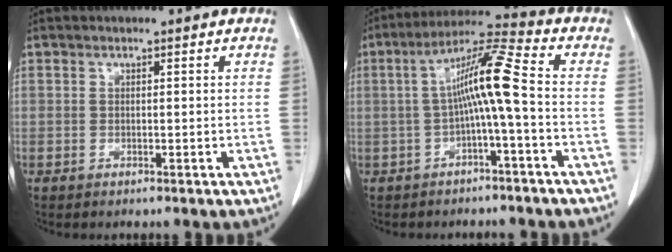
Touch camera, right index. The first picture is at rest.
{"total": 9.0, "force": [-0.8, -0.5, 9.0], "torque": [-0.158, 0.027, -0.018]}